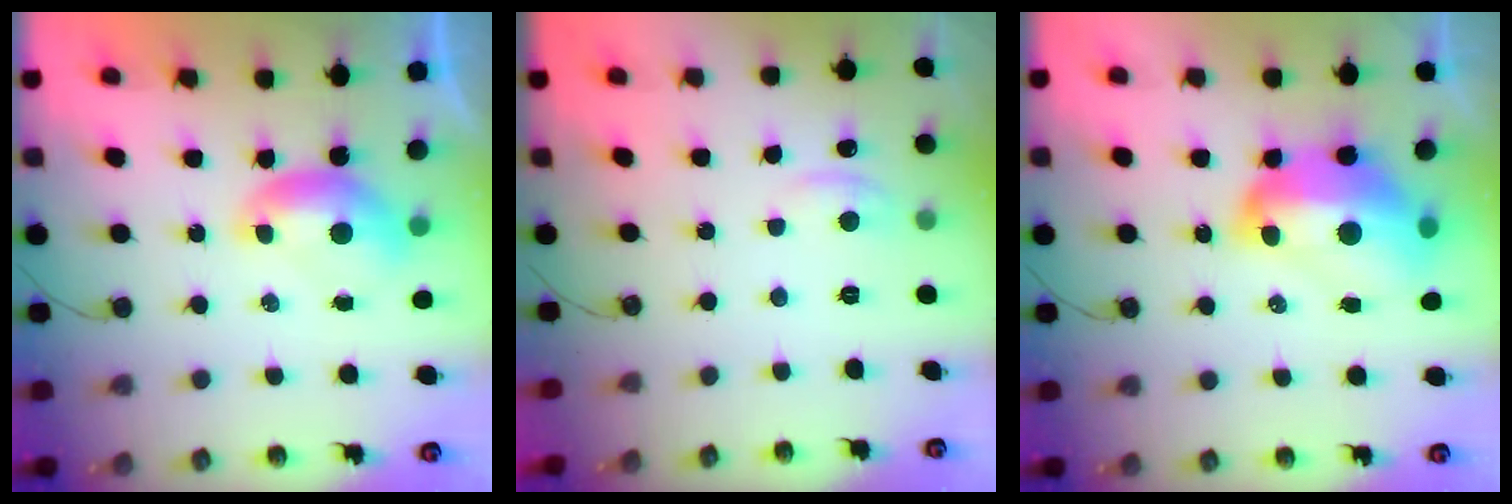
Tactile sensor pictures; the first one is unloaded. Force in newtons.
{"total": 0.7, "press": 0.3, "slide": 0.6}
{"total": 12.2, "press": 12.1, "slide": 1.3}